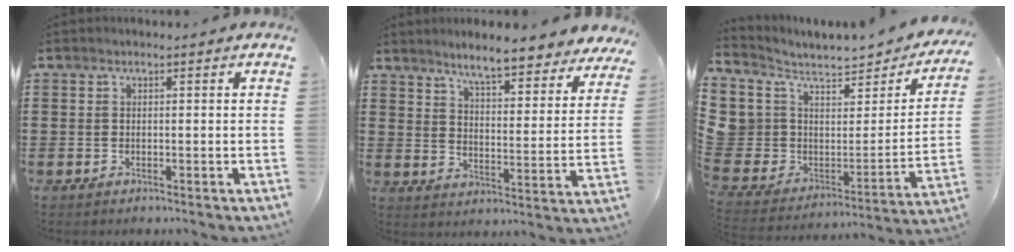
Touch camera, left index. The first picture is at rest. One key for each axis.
{"total": 6.6, "fx": 6.1, "fy": -0.2, "fz": 2.4, "tx": -0.064, "ty": -0.042, "tz": 0.102}
{"total": 4.8, "fx": 2.3, "fy": 4.2, "fz": -0.2, "tx": -0.048, "ty": -0.042, "tz": 0.040}